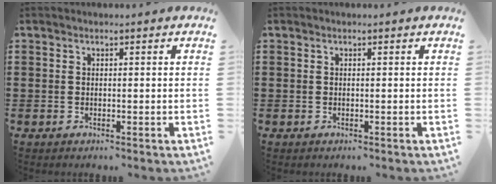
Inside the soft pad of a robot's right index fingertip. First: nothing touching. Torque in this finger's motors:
{"motor_torque": [-0.48, 0.49, -0.01, 0.00]}